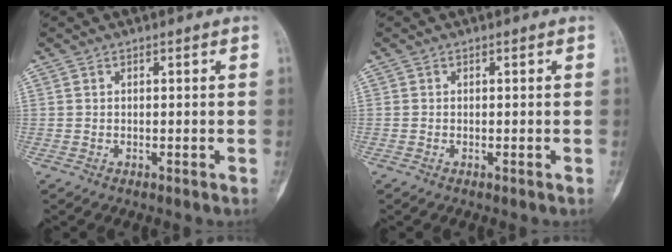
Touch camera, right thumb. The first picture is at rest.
{"total": 0.0}